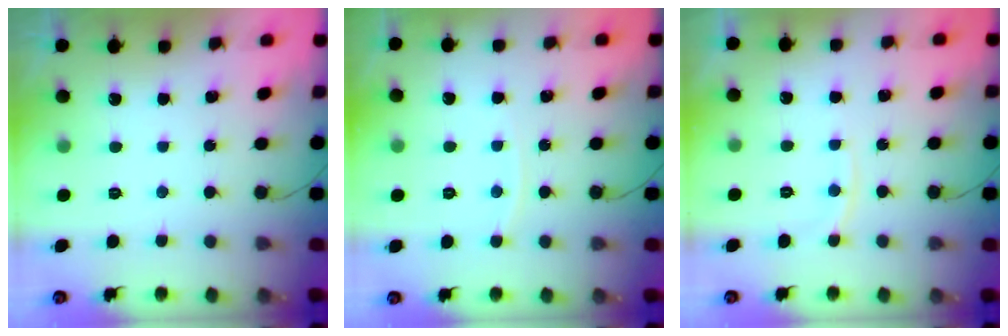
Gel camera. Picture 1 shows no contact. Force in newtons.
{"total": 3.4, "press": 3.3, "slide": 0.4}
{"total": 4.4, "press": 4.4, "slide": 0.5}